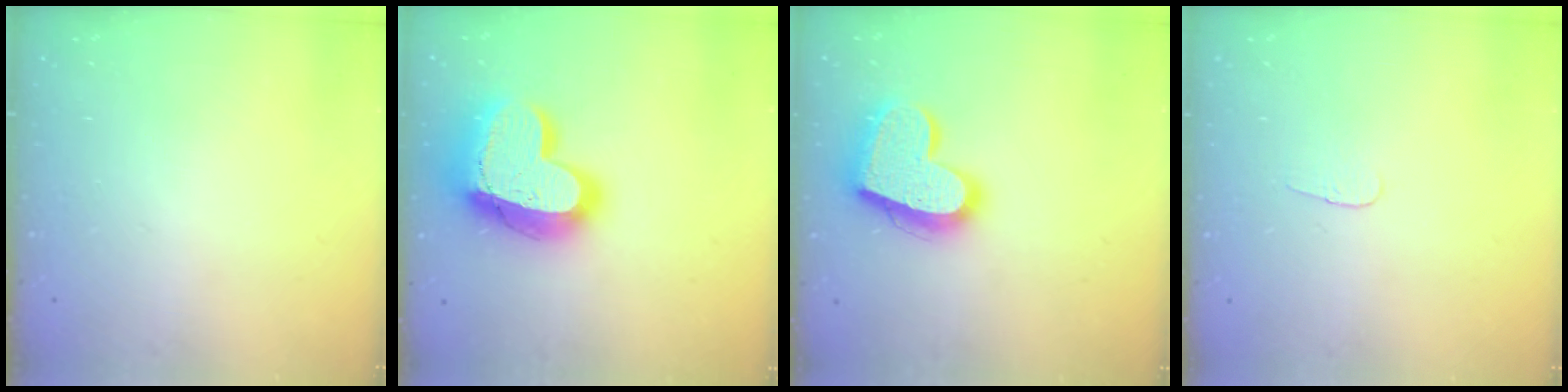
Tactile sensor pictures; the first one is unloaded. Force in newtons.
{"total": 23.4, "press": 23.3, "slide": 1.9}
{"total": 20.3, "press": 20.3, "slide": 1.5}
{"total": 2.8, "press": 2.8, "slide": 0.3}